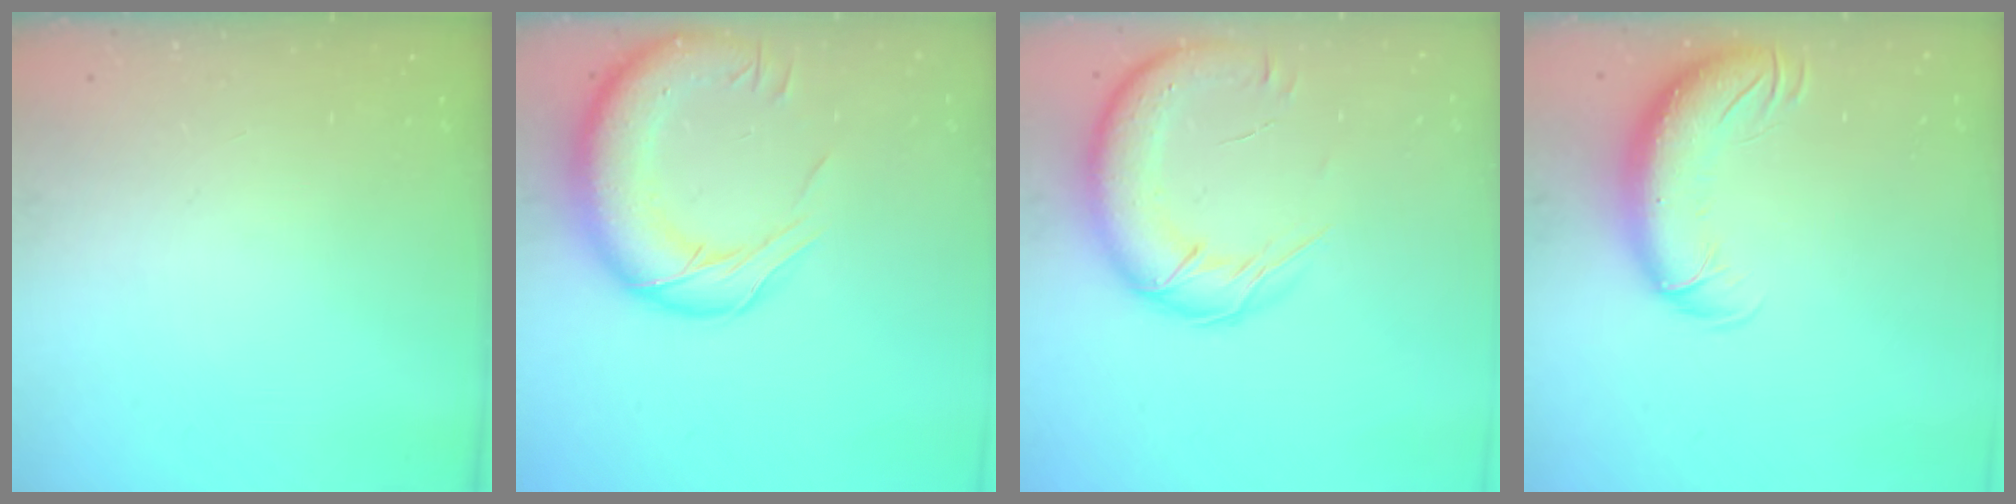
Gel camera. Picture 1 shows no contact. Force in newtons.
{"total": 17.0, "press": 16.5, "slide": 4.1}
{"total": 17.5, "press": 17.1, "slide": 4.0}
{"total": 12.9, "press": 12.4, "slide": 3.5}